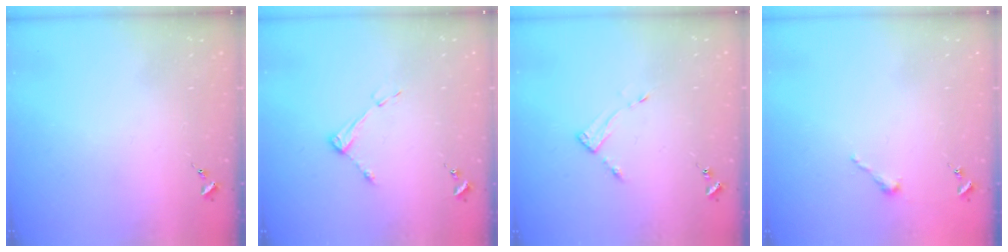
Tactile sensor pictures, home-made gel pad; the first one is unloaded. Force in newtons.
{"total": 6.0, "press": 5.9, "slide": 0.6}
{"total": 3.4, "press": 3.4, "slide": 0.4}
{"total": 2.5, "press": 2.5, "slide": 0.2}